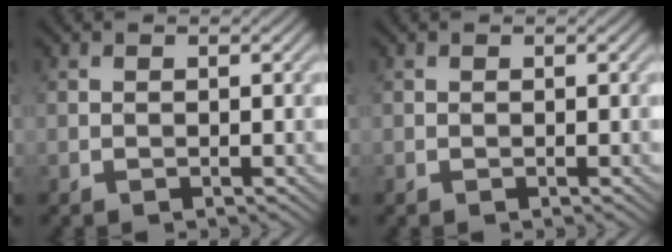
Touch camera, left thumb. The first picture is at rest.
{"total": 0.0}